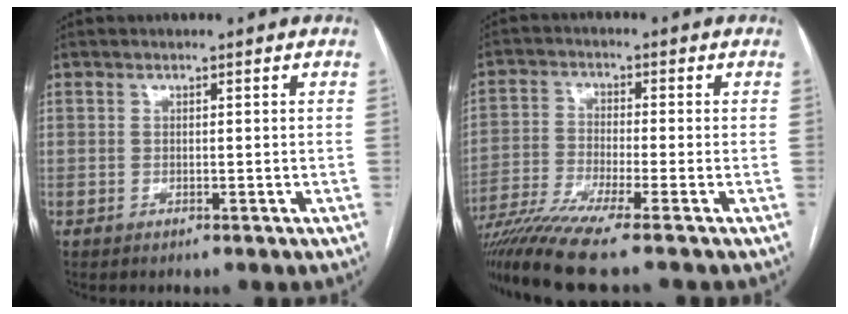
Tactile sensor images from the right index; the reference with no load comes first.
{"total": 12.2, "force": [-9.6, -1.4, 7.4], "torque": [-0.129, -0.029, -0.166]}